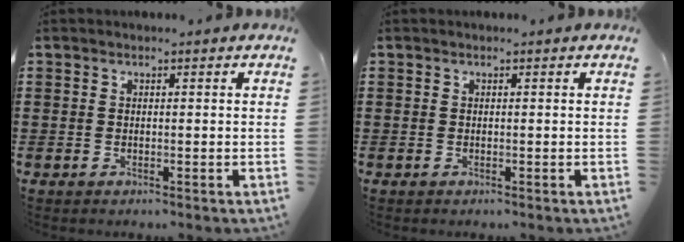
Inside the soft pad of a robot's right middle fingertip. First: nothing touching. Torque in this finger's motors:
{"motor_torque": [0.18, -0.07, 0.02, 0.01]}